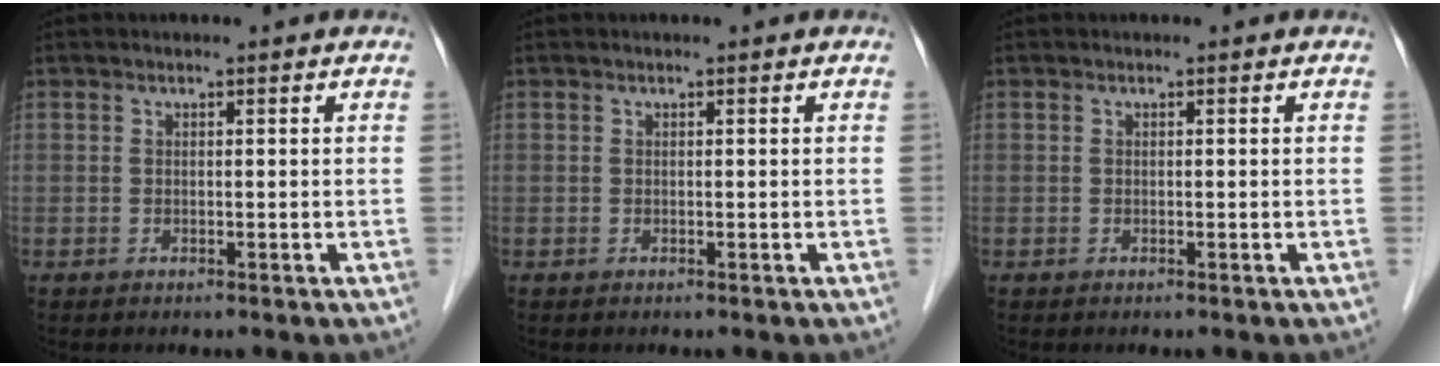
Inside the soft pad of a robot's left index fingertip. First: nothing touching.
{"total": 0.0}
{"total": 0.0}